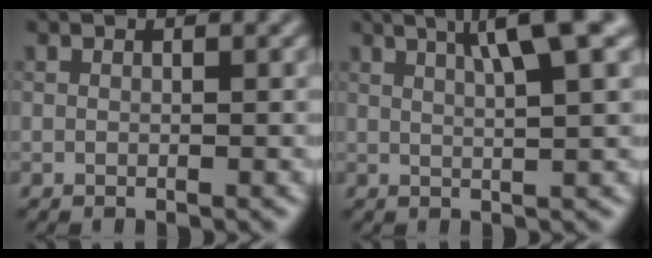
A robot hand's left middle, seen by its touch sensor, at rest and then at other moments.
{"total": 5.7, "force": [2.6, 0.9, 5.0], "torque": [-0.070, 0.010, 0.040]}